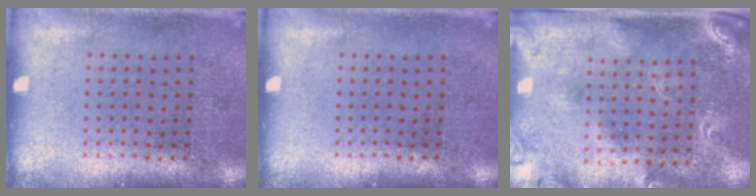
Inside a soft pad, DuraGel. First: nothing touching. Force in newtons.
{"total": 0.0}
{"total": 2.4, "press": 1.8, "slide": 1.6}